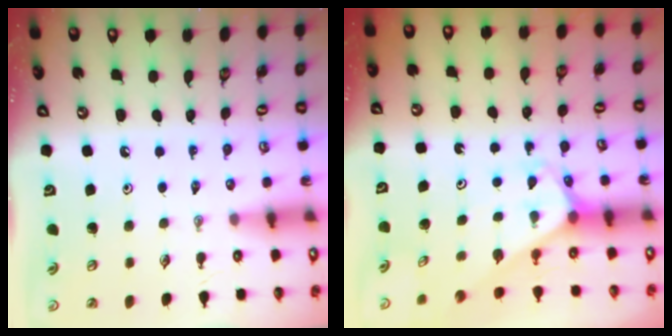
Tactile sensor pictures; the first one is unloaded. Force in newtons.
{"total": 2.4, "press": 2.4, "slide": 0.2}